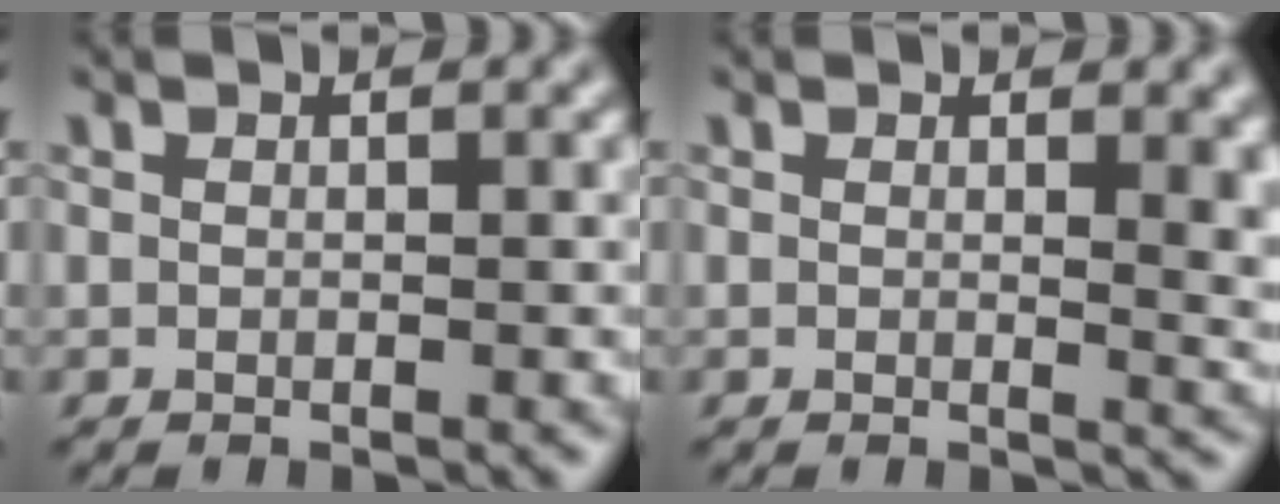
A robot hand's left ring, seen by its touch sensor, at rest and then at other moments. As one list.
[{"total": 3.2, "force": [0.9, 1.2, 2.8], "torque": [-0.026, -0.003, 0.014]}]